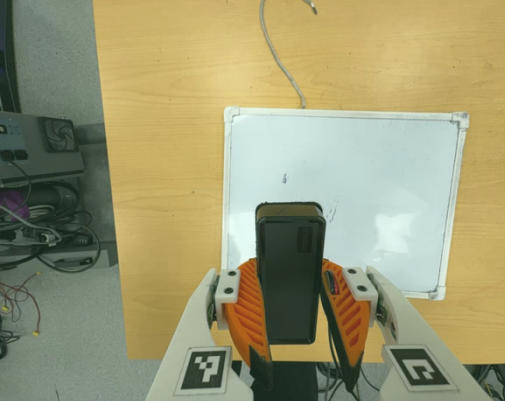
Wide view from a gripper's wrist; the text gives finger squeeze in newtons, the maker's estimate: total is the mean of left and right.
{"total": 6.4, "left": 5.6, "right": 7.3}